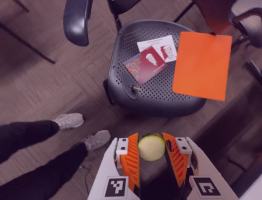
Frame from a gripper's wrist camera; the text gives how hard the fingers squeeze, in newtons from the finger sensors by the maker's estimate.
{"total": 13.7, "left": 14.6, "right": 12.9}